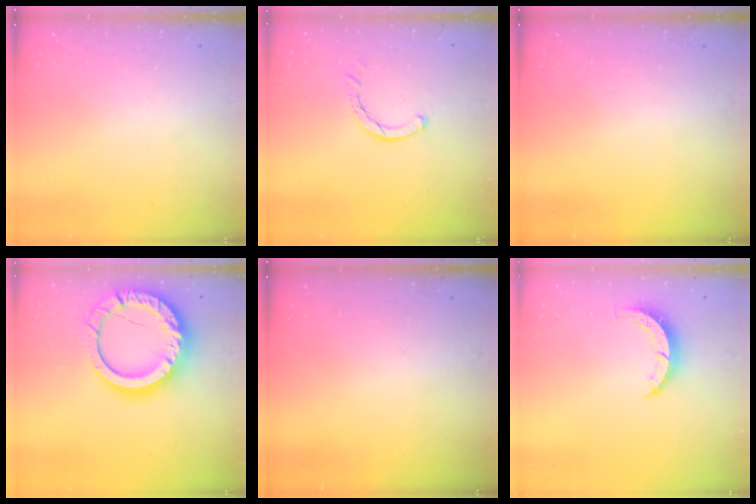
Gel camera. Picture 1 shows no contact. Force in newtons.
{"total": 2.0, "press": 2.0, "slide": 0.2}
{"total": 0.0}
{"total": 24.5, "press": 24.4, "slide": 2.2}
{"total": 0.0}
{"total": 4.1, "press": 4.1, "slide": 0.4}